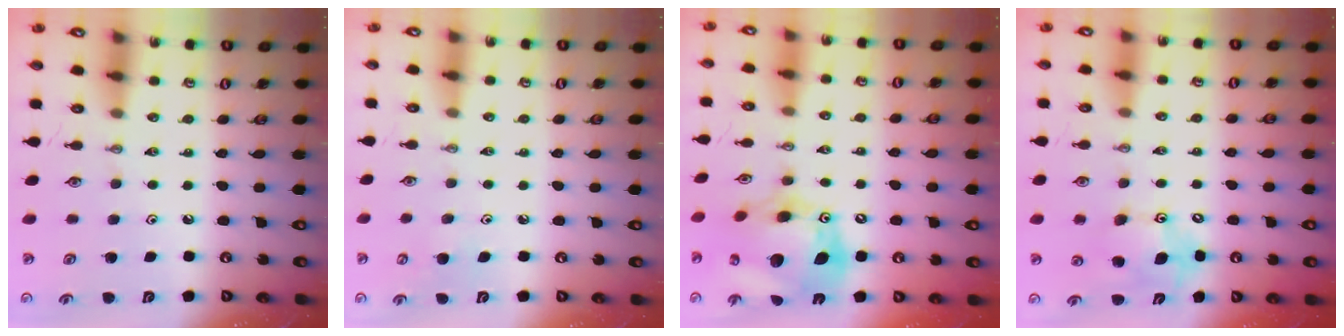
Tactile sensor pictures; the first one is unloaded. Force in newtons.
{"total": 5.1, "press": 5.1, "slide": 0.6}
{"total": 19.4, "press": 19.3, "slide": 2.1}
{"total": 11.8, "press": 11.5, "slide": 2.6}